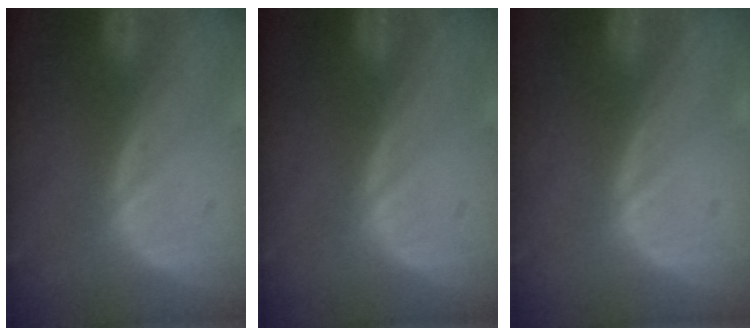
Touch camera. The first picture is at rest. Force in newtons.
{"total": 0.0}
{"total": 0.5, "press": 0.1, "slide": 0.5}